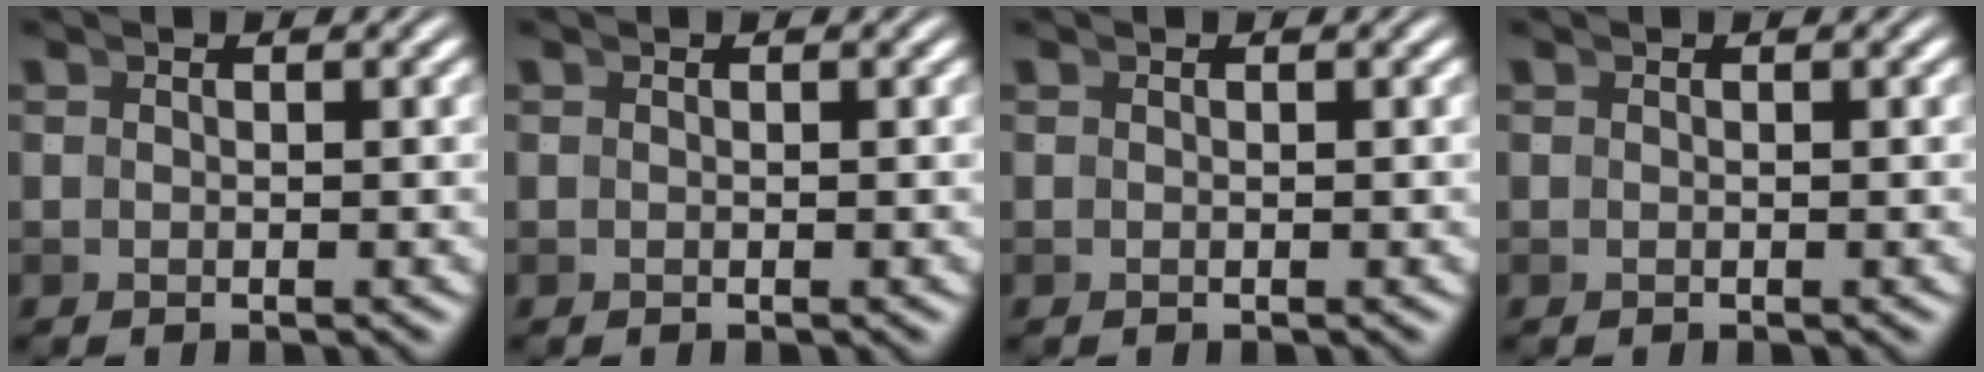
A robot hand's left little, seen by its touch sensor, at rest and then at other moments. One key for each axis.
{"total": 0.0}
{"total": 0.0}
{"total": 0.0}